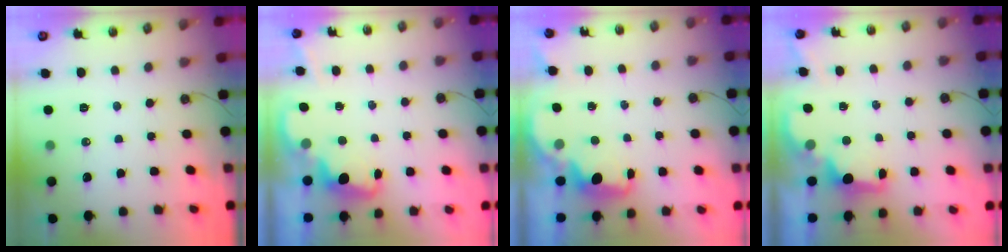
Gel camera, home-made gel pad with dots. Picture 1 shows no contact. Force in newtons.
{"total": 2.2, "press": 2.2, "slide": 0.5}
{"total": 1.9, "press": 1.8, "slide": 0.5}
{"total": 1.9, "press": 1.7, "slide": 0.8}